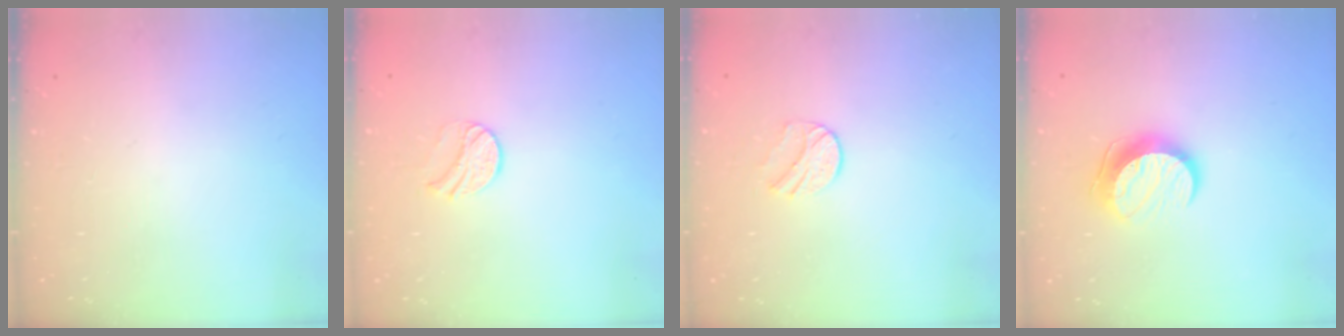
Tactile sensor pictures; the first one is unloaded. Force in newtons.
{"total": 8.6, "press": 8.5, "slide": 0.9}
{"total": 6.4, "press": 6.4, "slide": 0.7}
{"total": 10.2, "press": 10.2, "slide": 0.6}